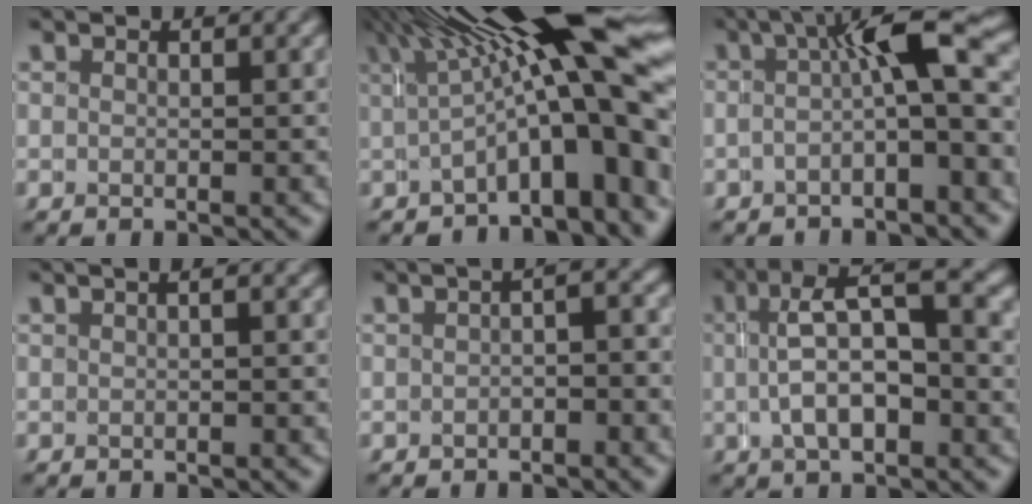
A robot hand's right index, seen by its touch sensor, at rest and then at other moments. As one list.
[{"total": 14.4, "force": [2.8, 4.5, 13.4], "torque": [-0.189, 0.026, 0.043]}, {"total": 4.9, "force": [-0.6, 0.4, 4.8], "torque": [-0.063, 0.013, -0.012]}, {"total": 0.7, "force": [0.0, 0.5, 0.5], "torque": [-0.012, 0.011, -0.003]}, {"total": 1.7, "force": [-0.8, 1.0, 1.1], "torque": [-0.004, 0.013, -0.022]}, {"total": 5.8, "force": [0.8, 1.8, 5.4], "torque": [-0.082, 0.018, 0.010]}]